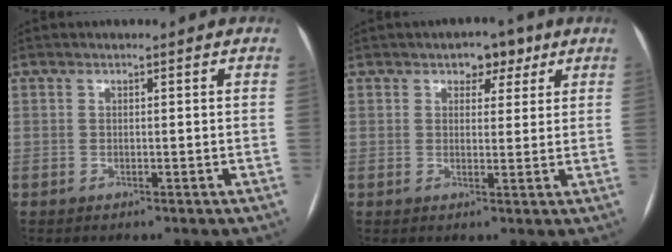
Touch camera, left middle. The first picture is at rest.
{"total": 4.0, "force": [2.3, 2.5, 2.0], "torque": [-0.019, 0.011, 0.031]}